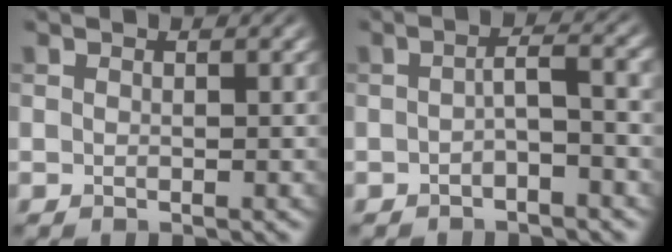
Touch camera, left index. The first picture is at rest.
{"total": 2.8, "force": [-0.5, 0.6, 2.7], "torque": [-0.043, 0.009, -0.013]}